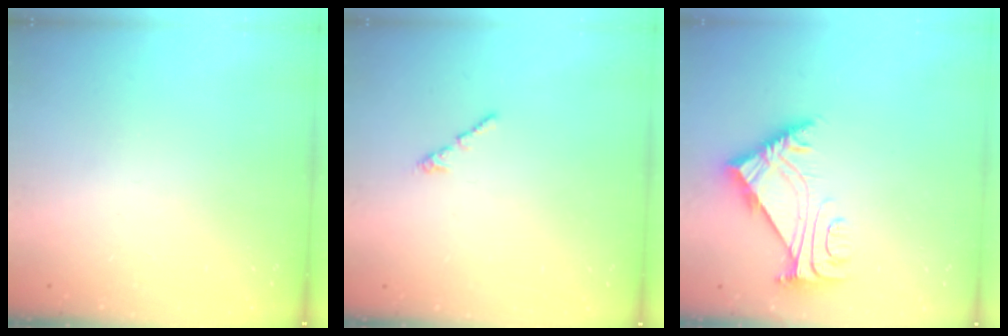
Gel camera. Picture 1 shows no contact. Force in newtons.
{"total": 0.7, "press": 0.6, "slide": 0.4}
{"total": 5.9, "press": 5.8, "slide": 1.1}